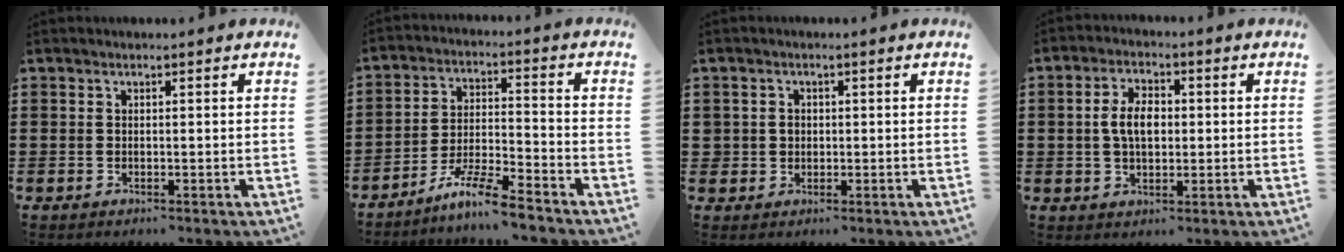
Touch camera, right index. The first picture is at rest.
{"total": 7.6, "force": [-6.6, -0.1, 3.7], "torque": [-0.080, -0.005, -0.129]}
{"total": 2.4, "force": [-0.2, 2.4, 0.4], "torque": [-0.019, 0.008, -0.007]}
{"total": 5.5, "force": [0.2, 3.1, 4.6], "torque": [-0.091, 0.005, -0.003]}